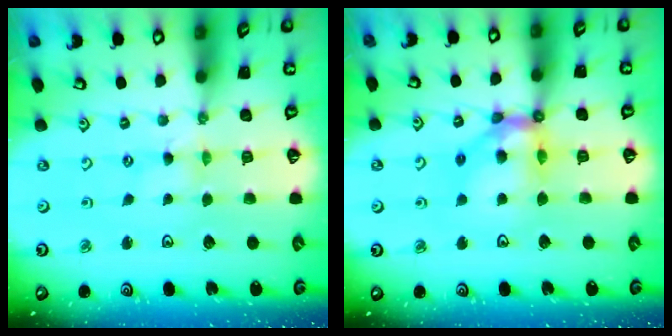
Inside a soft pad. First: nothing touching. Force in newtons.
{"total": 12.2, "press": 12.1, "slide": 1.5}